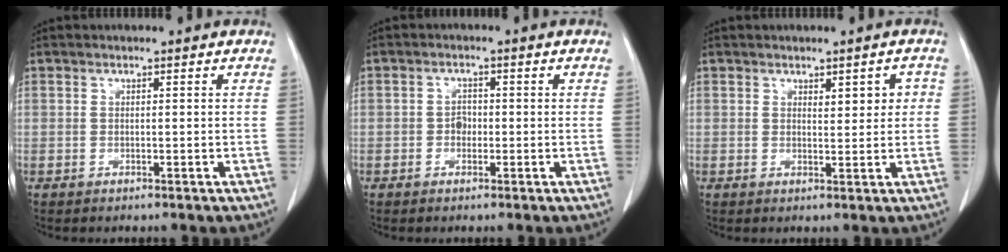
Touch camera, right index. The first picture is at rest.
{"total": 1.7, "force": [-0.3, 1.4, 1.0], "torque": [-0.010, 0.009, -0.004]}
{"total": 3.0, "force": [0.9, 1.3, 2.5], "torque": [-0.031, 0.007, 0.017]}